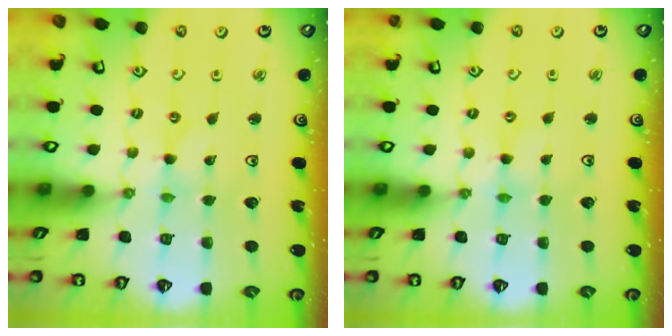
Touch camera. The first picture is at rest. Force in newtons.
{"total": 2.4, "press": 2.3, "slide": 0.4}